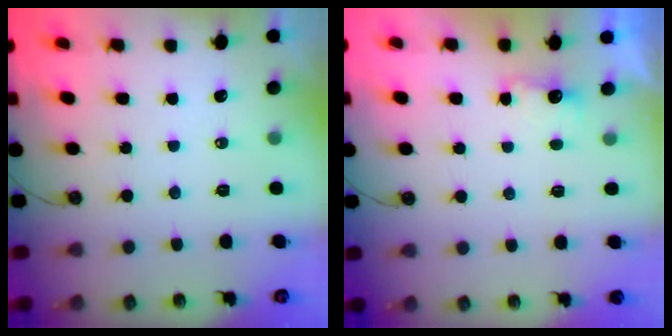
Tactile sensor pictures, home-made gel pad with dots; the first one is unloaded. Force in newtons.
{"total": 2.4, "press": 2.3, "slide": 0.8}